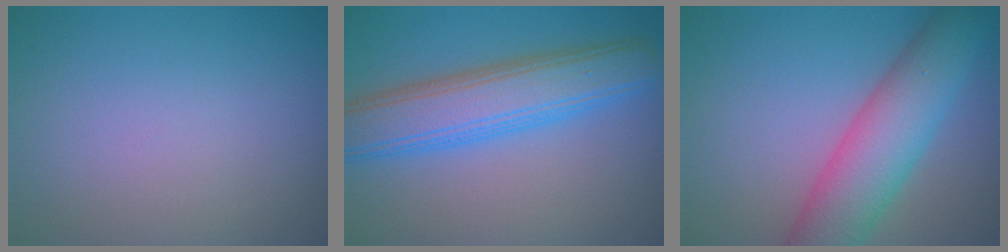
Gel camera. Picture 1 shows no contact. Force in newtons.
{"total": 7.1, "press": 7.1, "slide": 0.1}
{"total": 8.1, "press": 8.1, "slide": 0.2}